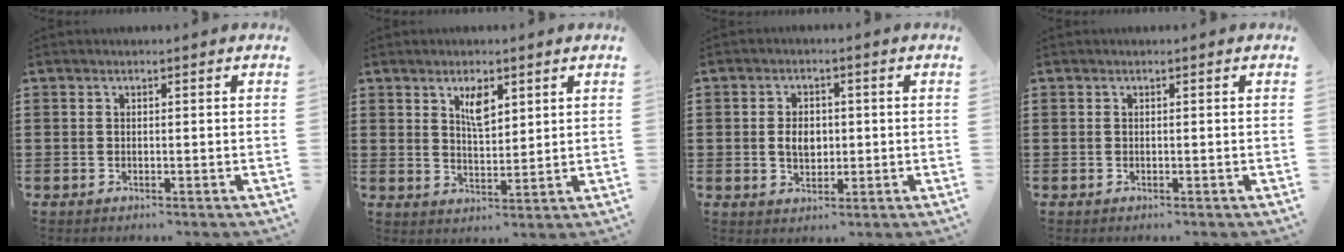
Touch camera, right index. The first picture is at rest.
{"total": 4.2, "force": [2.4, 1.6, 3.0], "torque": [-0.050, -0.001, 0.038]}
{"total": 3.7, "force": [0.0, 2.5, 2.8], "torque": [-0.049, 0.006, -0.005]}
{"total": 0.0}